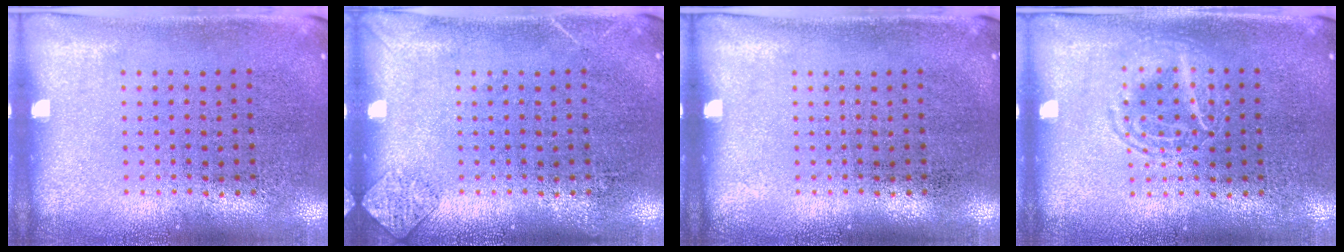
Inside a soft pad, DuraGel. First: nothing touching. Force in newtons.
{"total": 1.1, "press": 1.1, "slide": 0.1}
{"total": 0.0}
{"total": 2.1, "press": 2.1, "slide": 0.3}